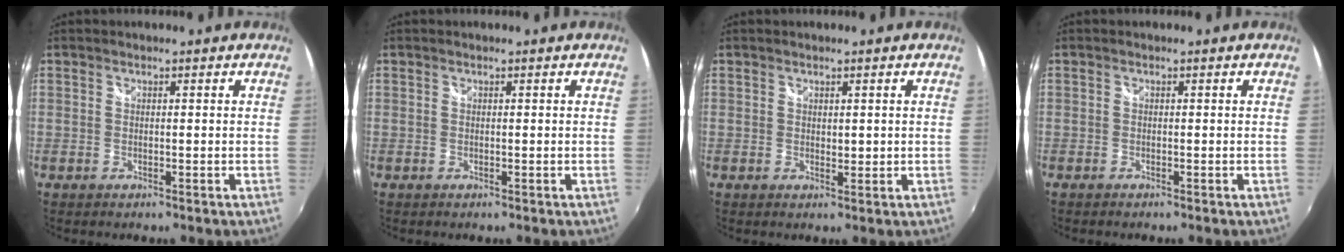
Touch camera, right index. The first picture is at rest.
{"total": 0.0}
{"total": 1.4, "force": [0.7, 0.8, 0.9], "torque": [-0.011, -0.002, 0.012]}
{"total": 0.5, "force": [-0.5, 0.2, 0.0], "torque": [-0.001, -0.004, -0.011]}